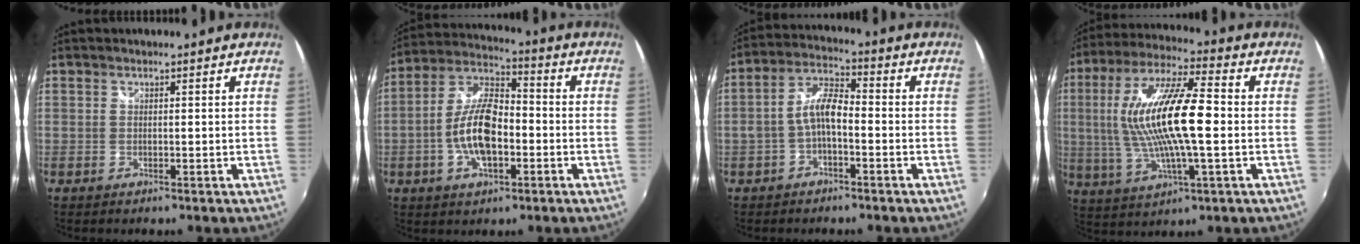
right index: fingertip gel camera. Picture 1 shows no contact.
{"total": 12.7, "force": [-3.0, 5.8, 10.9], "torque": [-0.224, 0.009, -0.057]}
{"total": 6.6, "force": [-2.1, 2.6, 5.7], "torque": [-0.123, 0.018, -0.039]}
{"total": 17.8, "force": [0.5, 4.3, 17.3], "torque": [-0.328, 0.007, 0.010]}